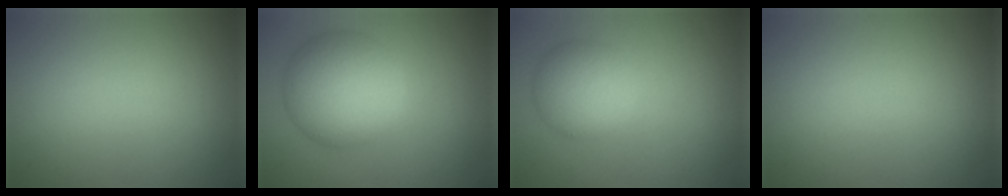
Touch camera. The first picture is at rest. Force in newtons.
{"total": 7.6, "press": 7.6, "slide": 0.1}
{"total": 4.3, "press": 4.3, "slide": 0.1}
{"total": 0.0}